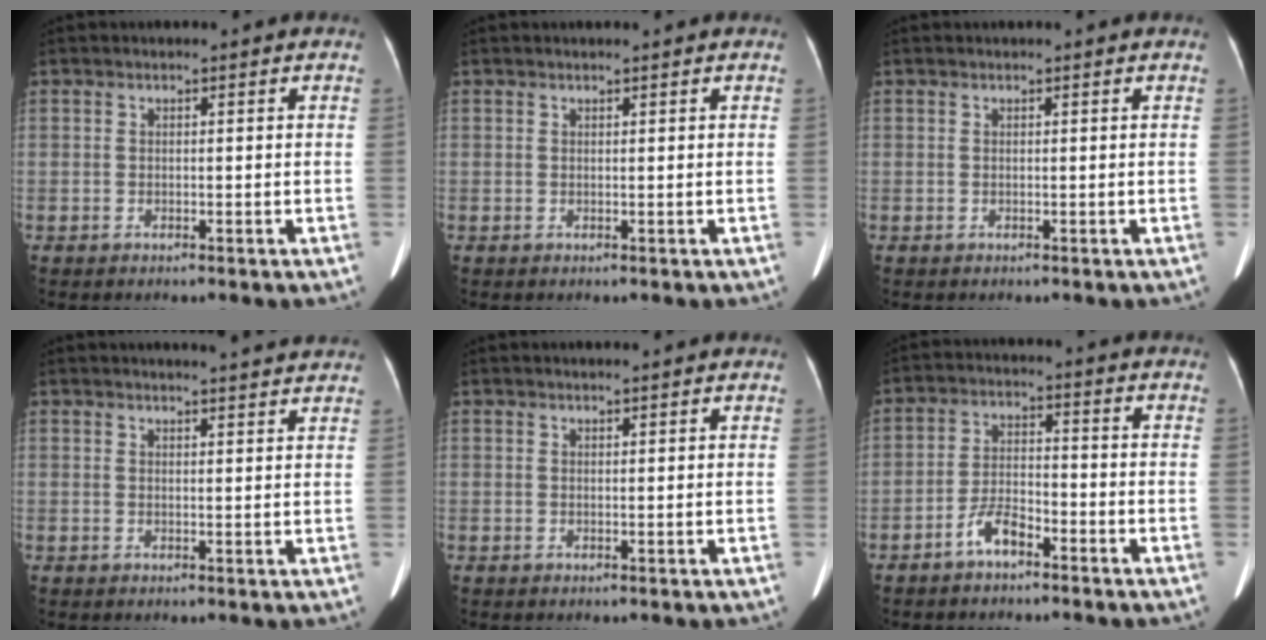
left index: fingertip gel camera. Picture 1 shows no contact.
{"total": 1.3, "force": [1.2, -0.1, 0.6], "torque": [-0.007, 0.013, 0.020]}
{"total": 1.0, "force": [0.9, -0.1, 0.4], "torque": [-0.008, 0.015, 0.018]}
{"total": 7.4, "force": [7.0, 0.1, 2.4], "torque": [-0.033, 0.009, 0.070]}
{"total": 2.5, "force": [2.3, 0.0, 1.0], "torque": [-0.012, 0.015, 0.030]}
{"total": 4.6, "force": [-3.2, 1.5, 2.9], "torque": [-0.064, 0.008, -0.061]}